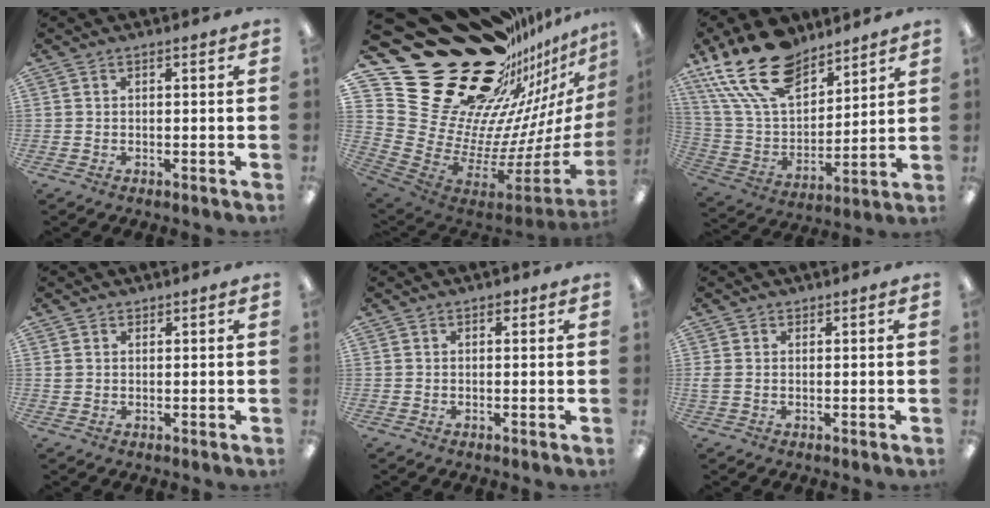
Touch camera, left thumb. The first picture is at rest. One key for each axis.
{"total": 37.3, "fx": 22.6, "fy": 21.7, "fz": 20.3, "tx": -0.249, "ty": -0.227, "tz": 0.501}
{"total": 21.5, "fx": 14.8, "fy": 10.9, "fz": 11.2, "tx": -0.240, "ty": -0.074, "tz": 0.271}
{"total": 1.3, "fx": 0.9, "fy": 0.9, "fz": 0.1, "tx": -0.003, "ty": 0.003, "tz": 0.016}
{"total": 0.9, "fx": 0.5, "fy": 0.5, "fz": 0.4, "tx": -0.002, "ty": 0.000, "tz": 0.007}
{"total": 1.5, "fx": 0.5, "fy": 1.0, "fz": 1.0, "tx": -0.020, "ty": 0.003, "tz": 0.009}